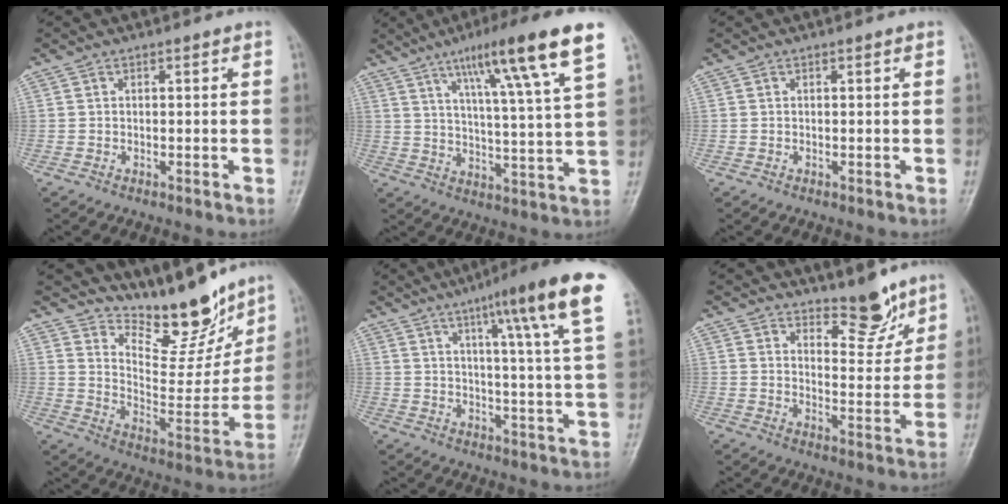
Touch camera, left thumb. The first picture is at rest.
{"total": 16.7, "force": [9.4, 1.2, 13.8], "torque": [-0.209, -0.033, 0.144]}
{"total": 0.0}
{"total": 14.4, "force": [12.4, 4.7, 5.7], "torque": [-0.044, -0.093, 0.208]}
{"total": 17.7, "force": [9.4, 1.2, 14.9], "torque": [-0.201, -0.033, 0.120]}
{"total": 7.6, "force": [6.2, 2.7, 3.5], "torque": [-0.026, -0.055, 0.099]}